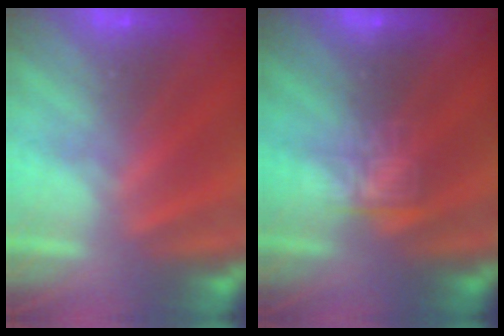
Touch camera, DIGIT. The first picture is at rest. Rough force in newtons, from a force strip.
{"total": 3.5}